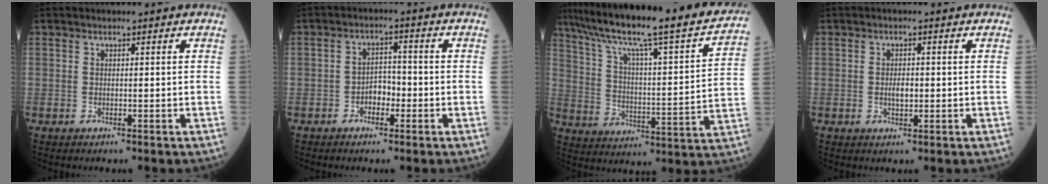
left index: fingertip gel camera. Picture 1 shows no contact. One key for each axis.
{"total": 3.2, "fx": -1.4, "fy": 1.9, "fz": 2.2, "tx": -0.034, "ty": 0.009, "tz": -0.030}
{"total": 28.3, "fx": 23.8, "fy": 1.7, "fz": 15.3, "tx": -0.253, "ty": -0.024, "tz": 0.331}
{"total": 2.1, "fx": -0.1, "fy": 0.9, "fz": 1.9, "tx": -0.036, "ty": 0.001, "tz": -0.001}